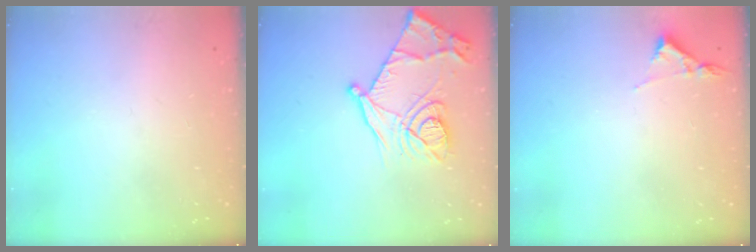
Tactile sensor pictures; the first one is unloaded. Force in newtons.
{"total": 17.1, "press": 17.1, "slide": 1.2}
{"total": 3.2, "press": 3.2, "slide": 0.5}